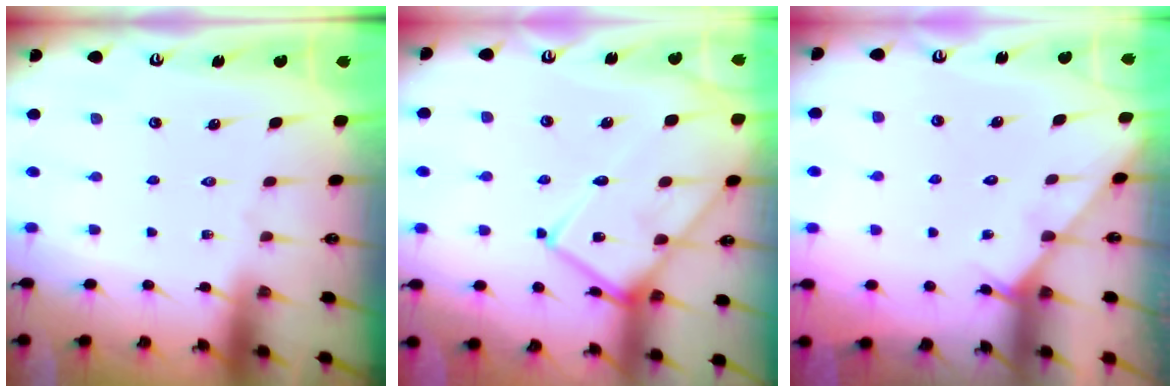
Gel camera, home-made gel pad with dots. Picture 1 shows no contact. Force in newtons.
{"total": 15.7, "press": 15.6, "slide": 1.3}
{"total": 2.7, "press": 2.7, "slide": 0.3}